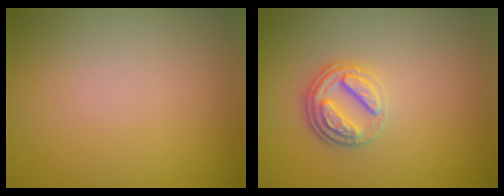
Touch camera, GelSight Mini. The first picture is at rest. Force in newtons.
{"total": 3.5, "press": 2.6, "slide": 2.3}